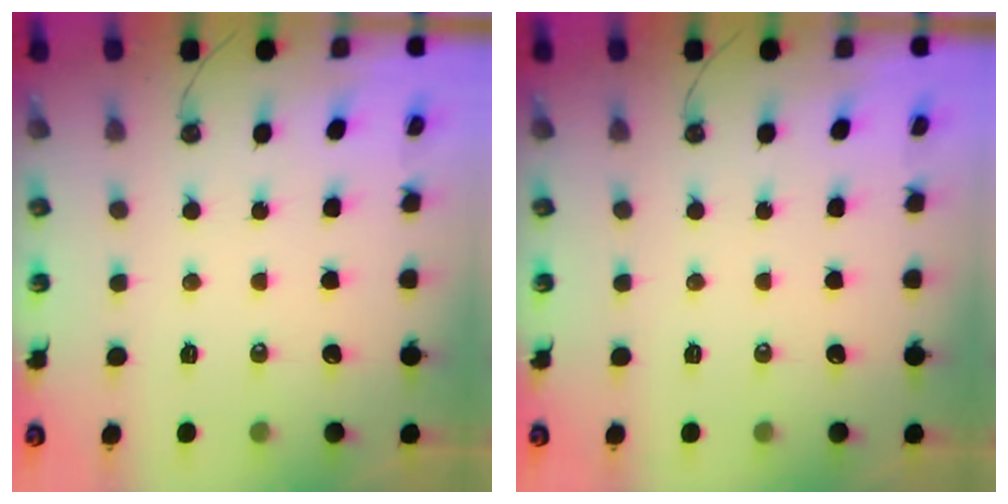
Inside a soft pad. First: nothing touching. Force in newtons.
{"total": 0.0}